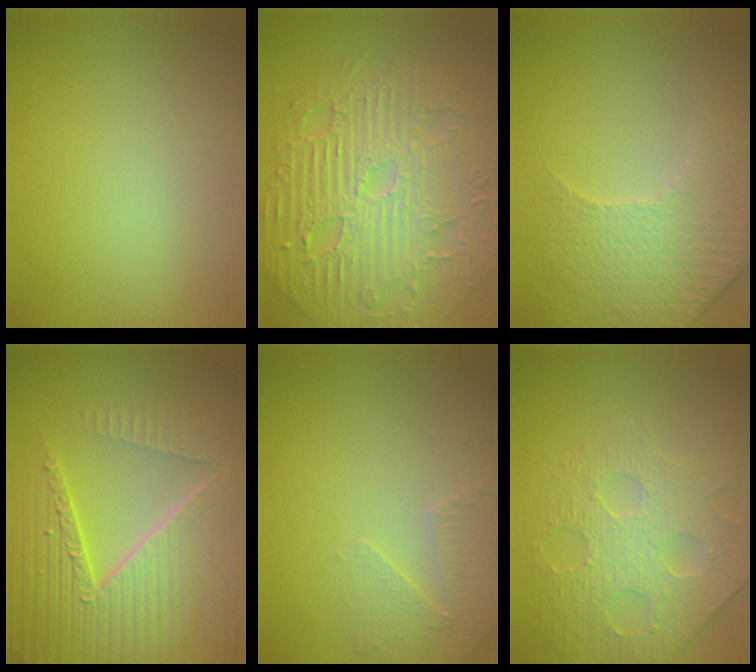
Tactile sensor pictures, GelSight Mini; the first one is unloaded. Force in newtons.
{"total": 11.2, "press": 7.2, "slide": 8.6}
{"total": 3.9, "press": 3.7, "slide": 0.9}
{"total": 10.0, "press": 6.5, "slide": 7.6}
{"total": 2.8, "press": 2.7, "slide": 0.7}
{"total": 4.0, "press": 4.0, "slide": 0.5}